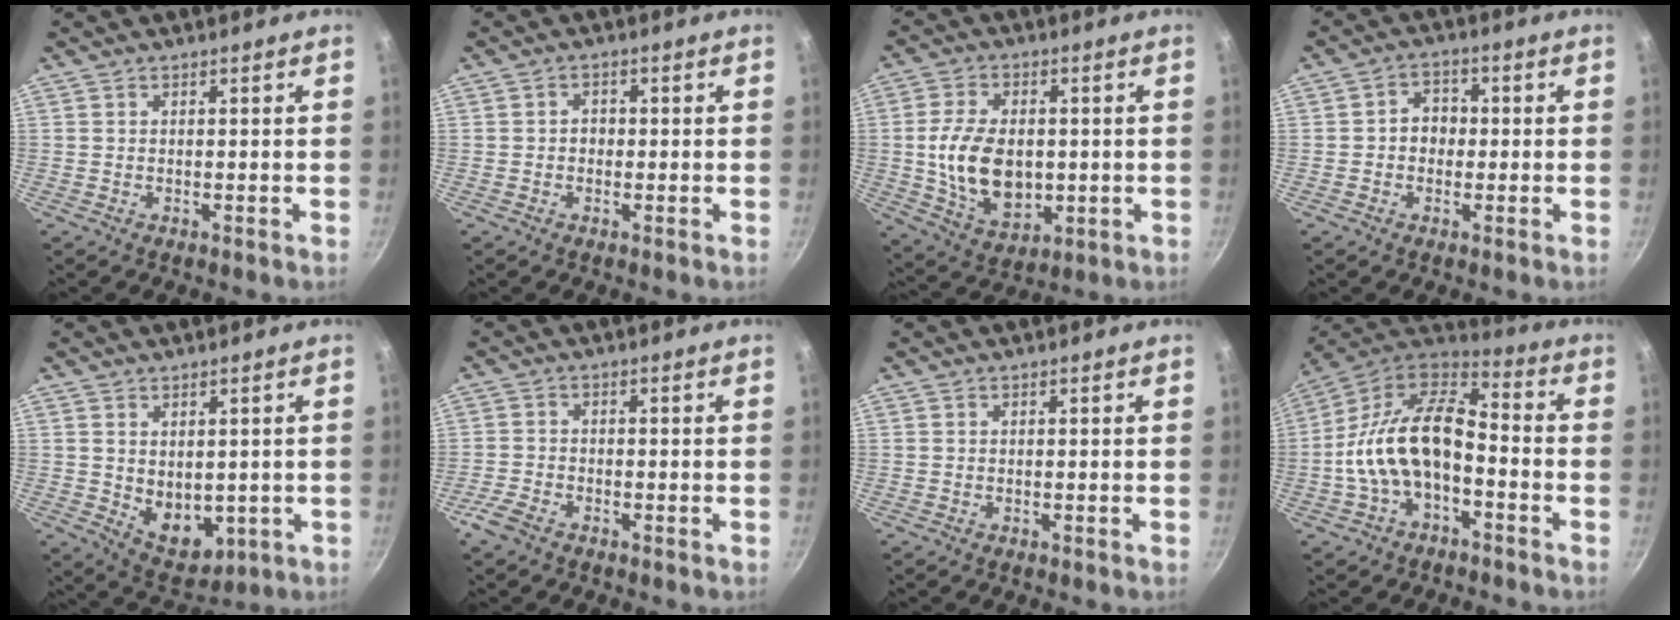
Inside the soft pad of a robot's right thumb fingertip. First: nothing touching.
{"total": 1.8, "force": [-0.3, 1.6, 0.9], "torque": [-0.006, 0.006, -0.007]}
{"total": 14.1, "force": [-0.3, 9.2, 10.7], "torque": [-0.173, -0.007, 0.004]}
{"total": 4.6, "force": [-0.3, 3.9, 2.4], "torque": [-0.006, 0.012, -0.011]}
{"total": 8.1, "force": [0.3, 5.7, 5.8], "torque": [-0.061, -0.021, 0.027]}
{"total": 3.8, "force": [-2.7, 1.8, 1.9], "torque": [-0.052, 0.015, -0.059]}
{"total": 0.0}
{"total": 17.4, "force": [-4.0, 9.9, 13.8], "torque": [-0.243, 0.056, -0.084]}